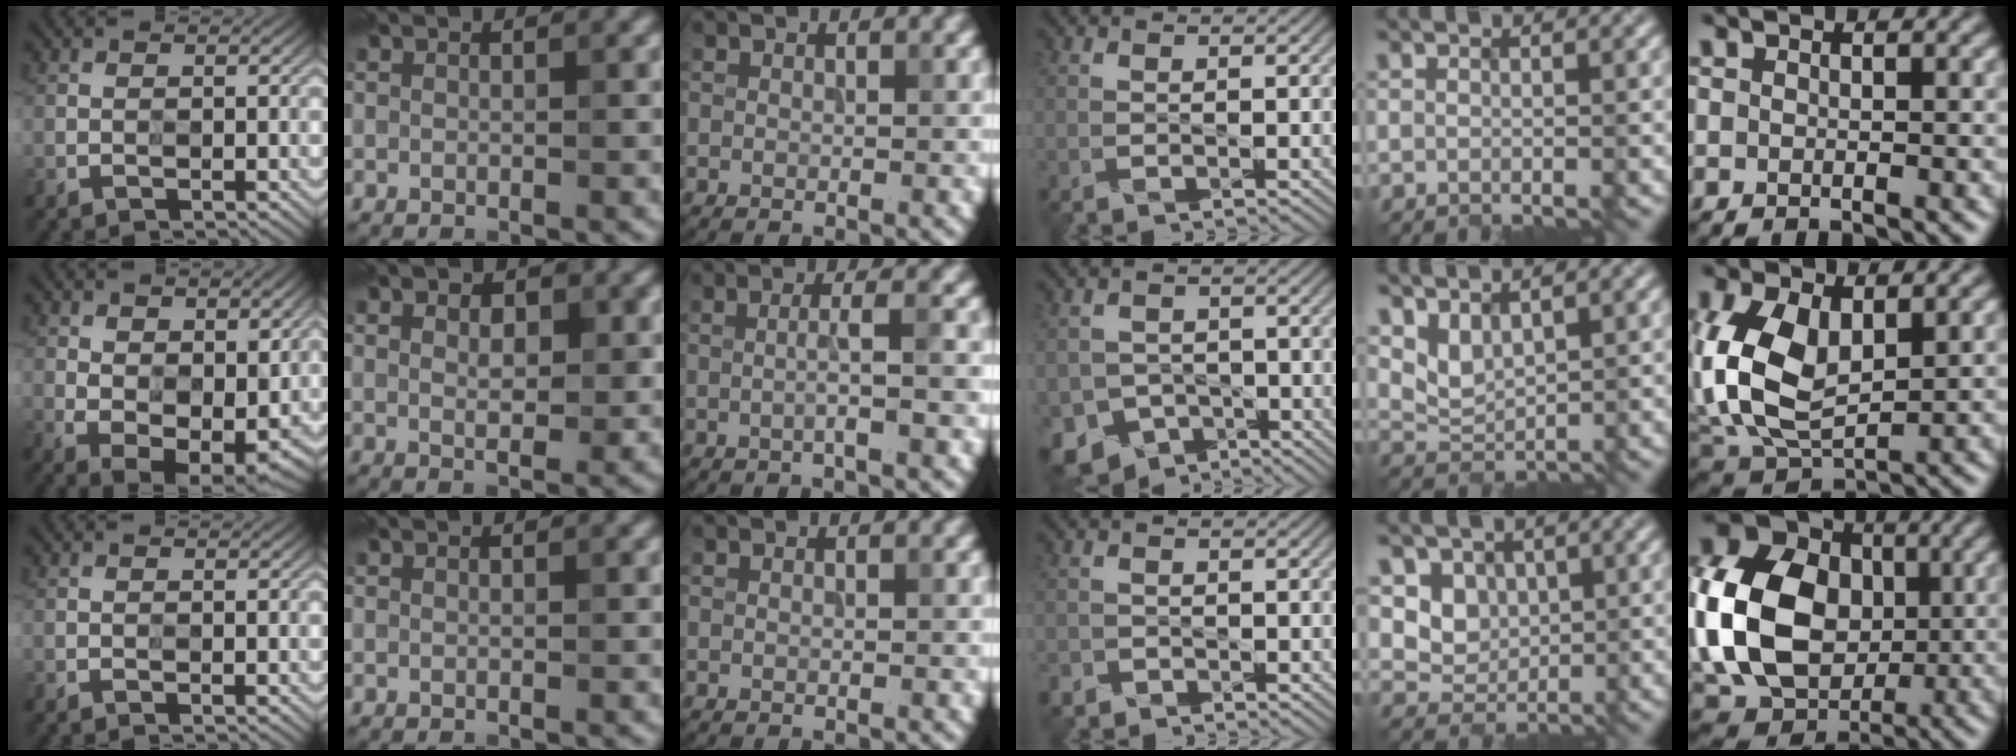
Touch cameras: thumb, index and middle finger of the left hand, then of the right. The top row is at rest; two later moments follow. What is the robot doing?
{"motion": "wipe", "object": "whiteboard"}